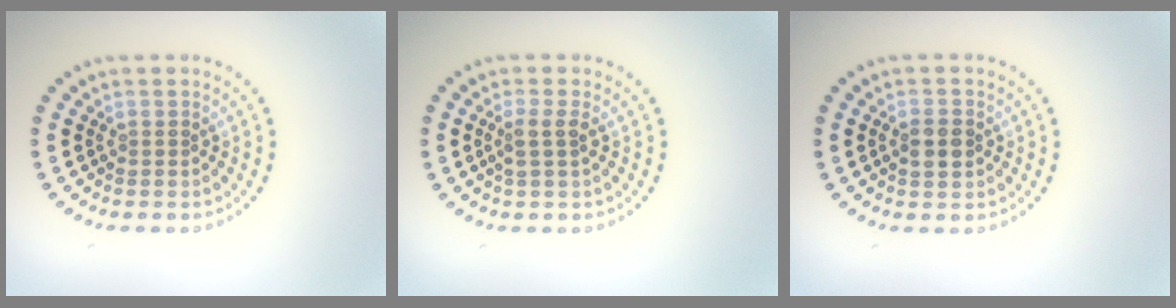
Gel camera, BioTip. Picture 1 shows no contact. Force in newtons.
{"total": 1.6, "press": 1.3, "slide": 0.8}
{"total": 1.9, "press": 1.9, "slide": 0.3}